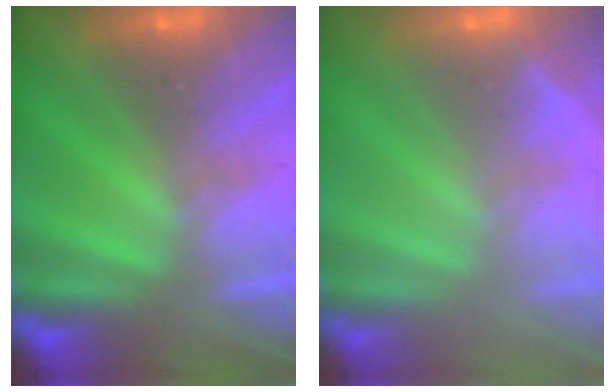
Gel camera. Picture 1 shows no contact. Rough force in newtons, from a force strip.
{"total": 2.4}